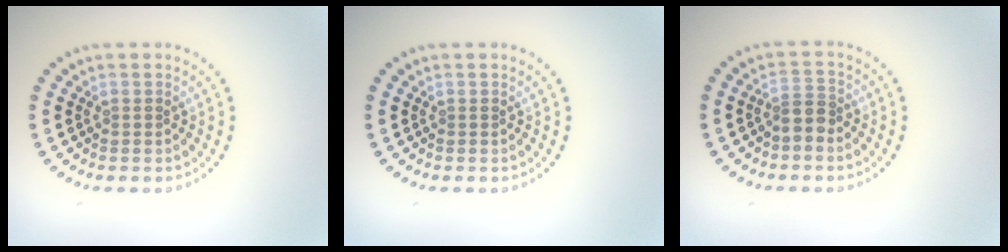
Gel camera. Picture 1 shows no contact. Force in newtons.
{"total": 0.0}
{"total": 2.1, "press": 1.7, "slide": 1.3}